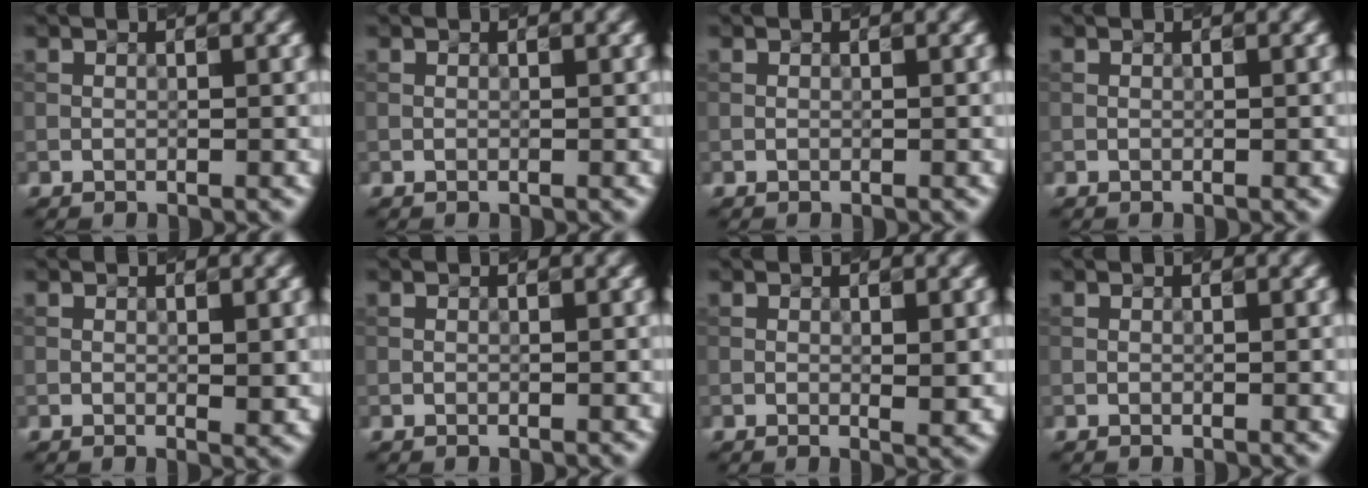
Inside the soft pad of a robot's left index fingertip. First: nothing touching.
{"total": 0.0}
{"total": 0.0}
{"total": 0.0}
{"total": 1.7, "force": [-0.2, 0.6, 1.5], "torque": [-0.021, 0.000, -0.002]}
{"total": 0.0}
{"total": 2.0, "force": [-0.2, 0.6, 1.9], "torque": [-0.028, -0.002, -0.002]}
{"total": 0.5, "force": [-0.1, 0.1, 0.5], "torque": [-0.007, -0.001, -0.001]}